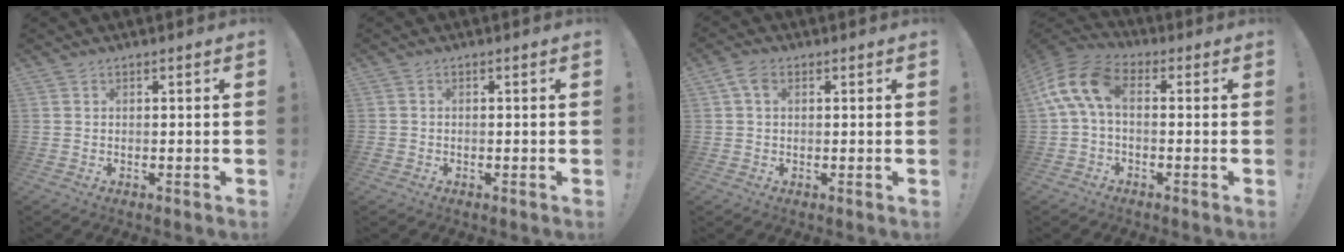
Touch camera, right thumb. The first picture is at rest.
{"total": 0.7, "force": [-0.5, 0.6, 0.1], "torque": [-0.001, 0.002, -0.009]}
{"total": 4.0, "force": [1.3, 2.6, 2.7], "torque": [-0.049, 0.005, 0.025]}
{"total": 11.7, "force": [1.6, 6.2, 9.8], "torque": [-0.198, 0.009, 0.034]}